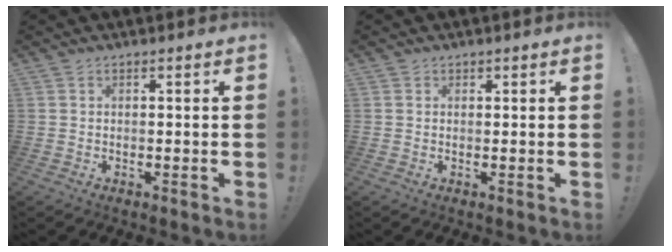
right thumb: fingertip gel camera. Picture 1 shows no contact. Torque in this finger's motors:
{"motor_torque": [-0.38, 0.23, -0.42, 0.13, -0.02]}